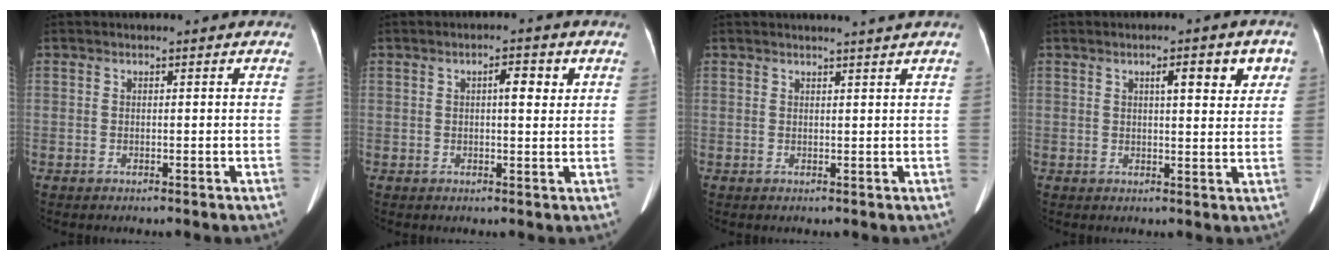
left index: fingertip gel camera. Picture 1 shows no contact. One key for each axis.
{"total": 3.4, "fx": 1.1, "fy": 0.9, "fz": 3.1, "tx": -0.048, "ty": 0.007, "tz": 0.016}
{"total": 2.7, "fx": 2.4, "fy": -0.9, "fz": 0.9, "tx": -0.014, "ty": -0.003, "tz": 0.030}
{"total": 5.8, "fx": 2.5, "fy": 1.2, "fz": 5.1, "tx": -0.067, "ty": 0.012, "tz": 0.033}